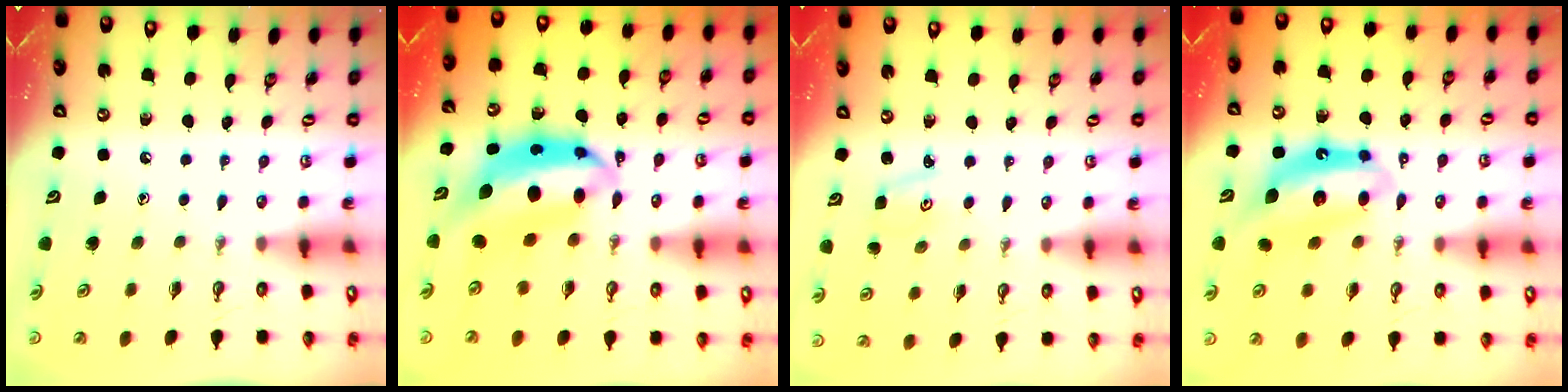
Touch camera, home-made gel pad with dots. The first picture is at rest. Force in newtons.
{"total": 12.2, "press": 12.2, "slide": 1.1}
{"total": 2.2, "press": 2.2, "slide": 0.3}
{"total": 11.9, "press": 11.8, "slide": 0.9}